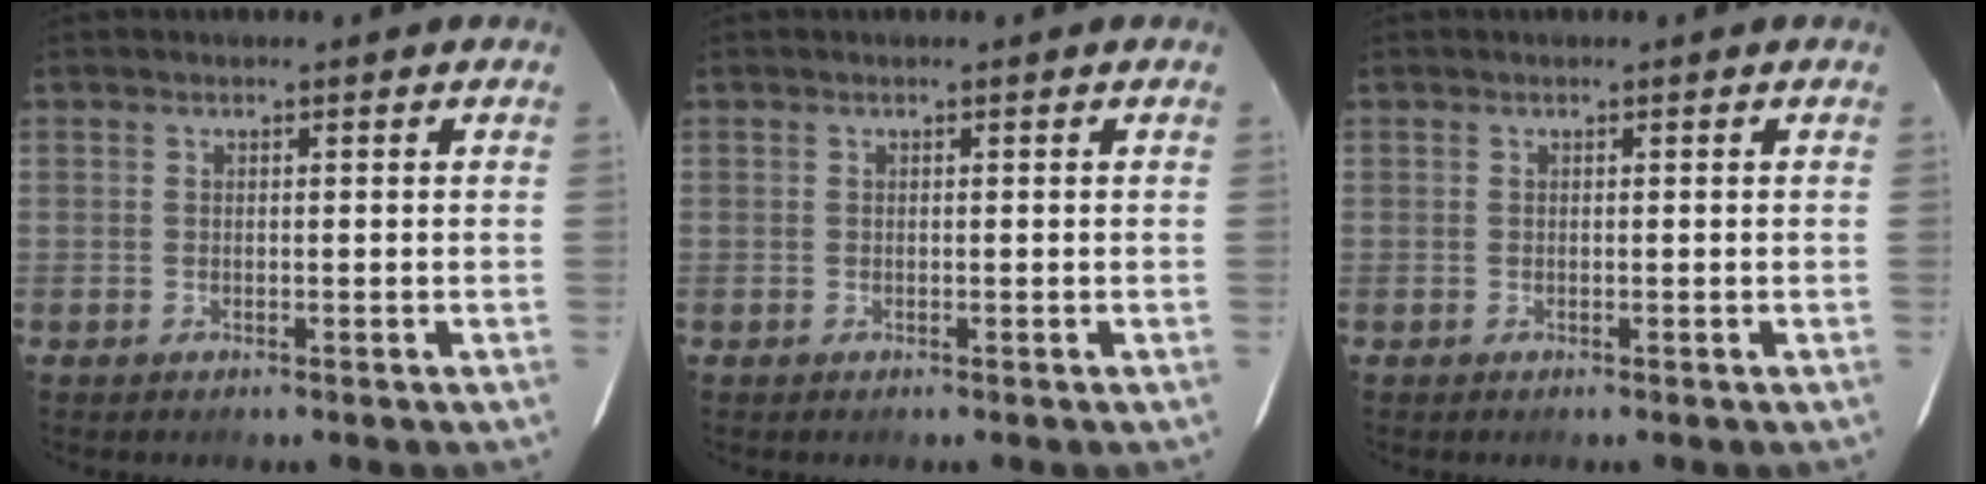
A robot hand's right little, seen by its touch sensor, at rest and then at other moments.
{"total": 0.0}
{"total": 0.0}